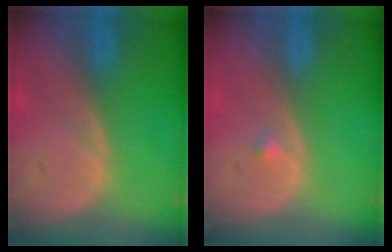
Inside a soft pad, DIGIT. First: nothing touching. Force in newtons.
{"total": 0.7, "press": 0.7, "slide": 0.1}